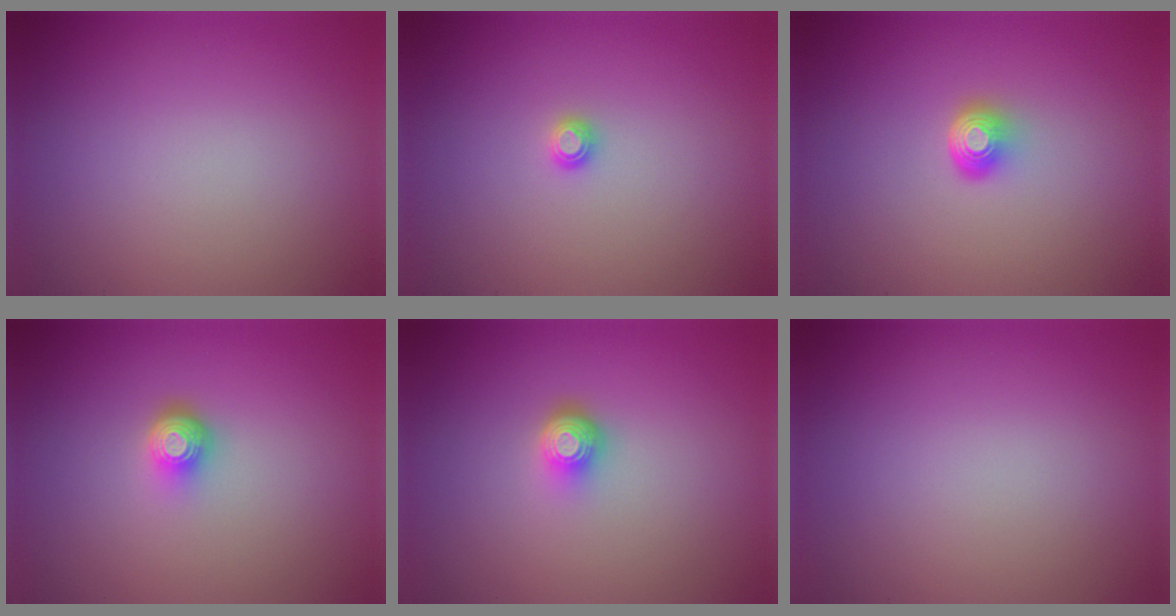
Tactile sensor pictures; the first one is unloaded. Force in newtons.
{"total": 0.8, "press": 0.8, "slide": 0.1}
{"total": 2.1, "press": 1.4, "slide": 1.6}
{"total": 2.0, "press": 1.4, "slide": 1.4}
{"total": 2.0, "press": 1.4, "slide": 1.4}
{"total": 0.0}